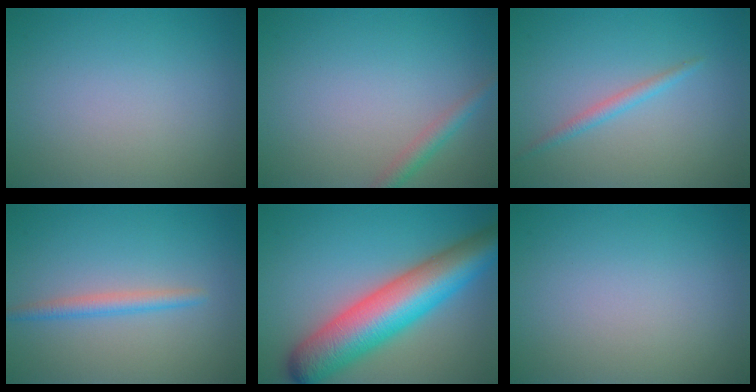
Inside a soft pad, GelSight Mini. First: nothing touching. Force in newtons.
{"total": 1.7, "press": 1.7, "slide": 0.1}
{"total": 1.3, "press": 1.3, "slide": 0.1}
{"total": 1.9, "press": 1.9, "slide": 0.1}
{"total": 10.5, "press": 10.5, "slide": 0.4}
{"total": 0.0}